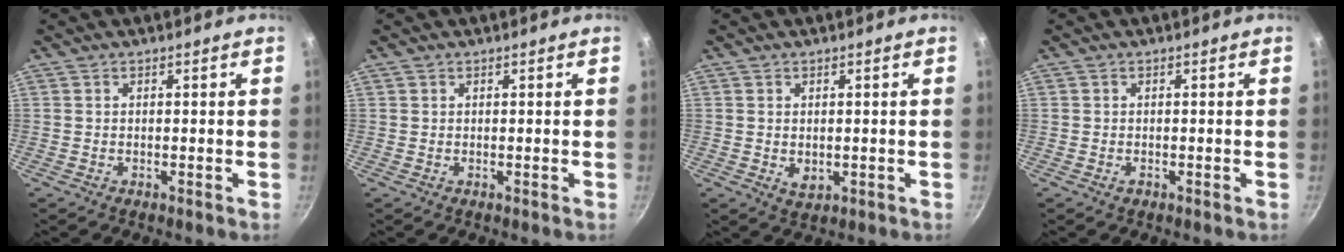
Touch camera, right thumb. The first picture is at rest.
{"total": 0.0}
{"total": 2.7, "force": [0.0, 1.9, 1.8], "torque": [-0.029, -0.009, 0.004]}
{"total": 0.8, "force": [-0.4, 0.6, 0.3], "torque": [-0.004, 0.000, -0.007]}